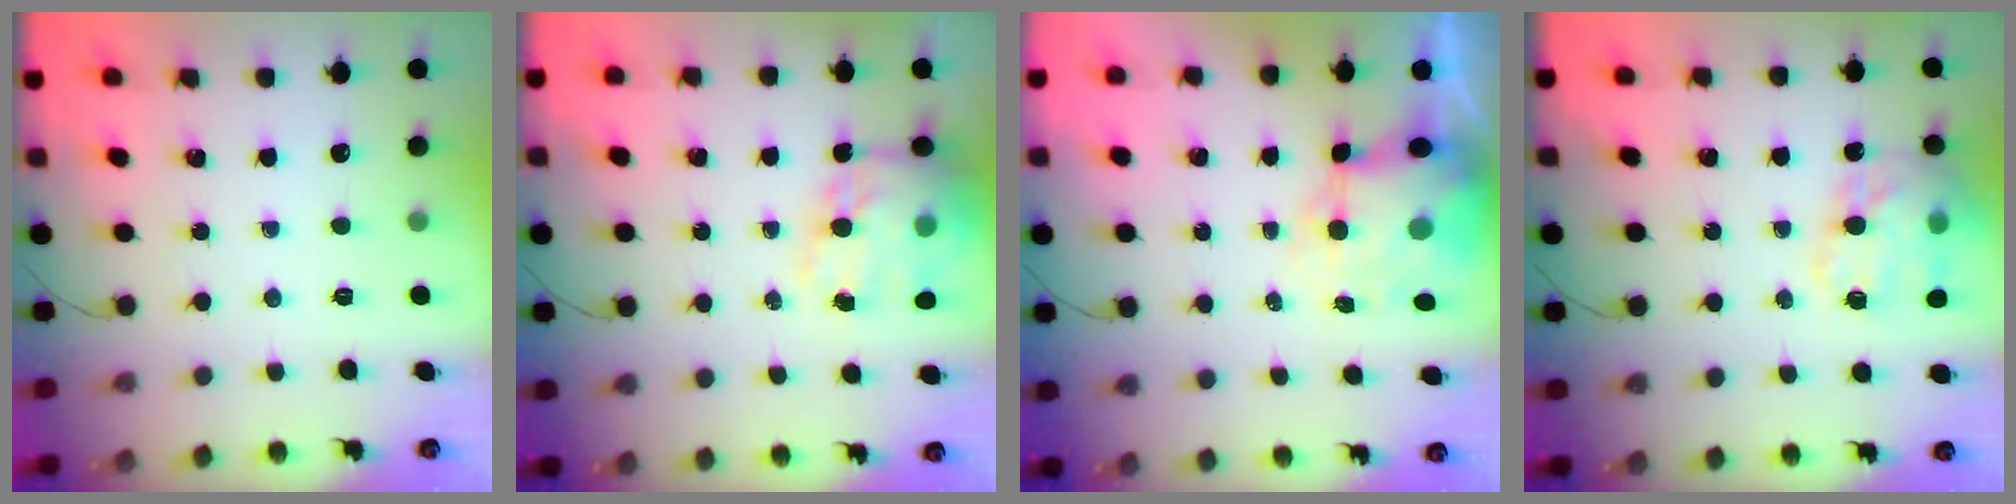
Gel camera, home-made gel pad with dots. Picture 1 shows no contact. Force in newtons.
{"total": 18.4, "press": 17.8, "slide": 4.7}
{"total": 8.9, "press": 8.6, "slide": 2.2}
{"total": 19.0, "press": 18.8, "slide": 2.9}